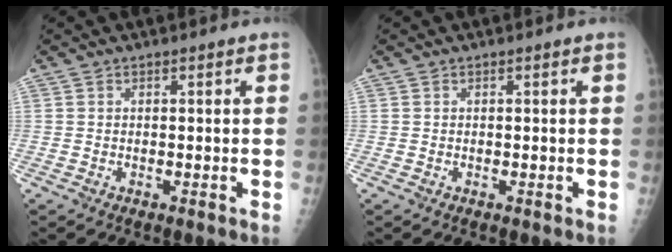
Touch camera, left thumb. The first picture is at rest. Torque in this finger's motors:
{"motor_torque": [0.00, 0.00, -0.01, 0.00, 0.00]}